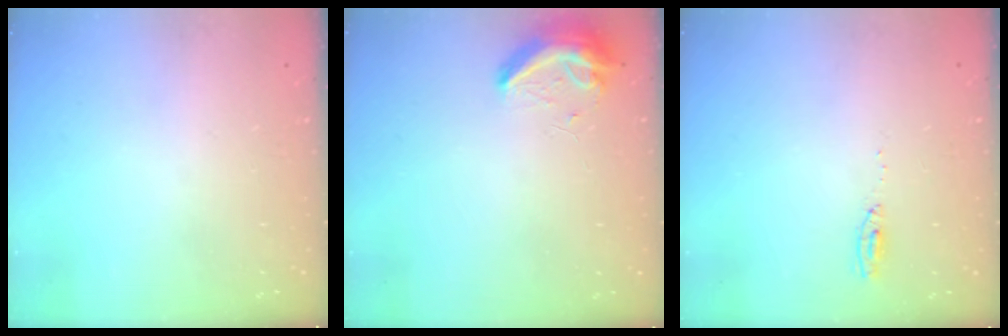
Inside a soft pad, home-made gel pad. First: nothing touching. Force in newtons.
{"total": 8.6, "press": 8.5, "slide": 1.0}
{"total": 3.6, "press": 3.5, "slide": 1.1}